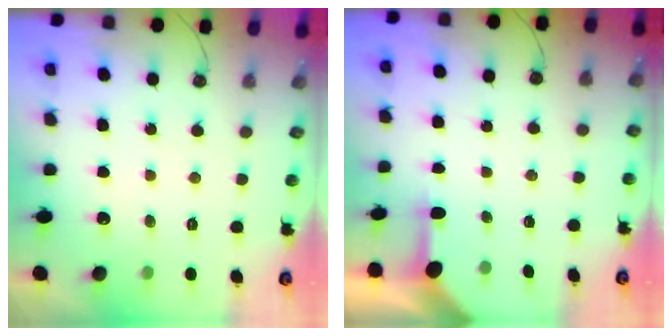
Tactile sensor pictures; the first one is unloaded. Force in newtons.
{"total": 2.7, "press": 2.6, "slide": 0.3}